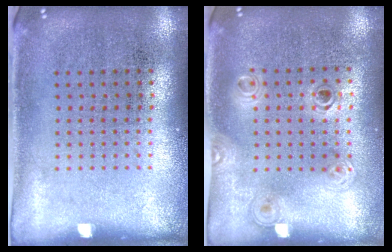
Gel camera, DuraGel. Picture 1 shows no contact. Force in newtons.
{"total": 1.2, "press": 1.1, "slide": 0.5}